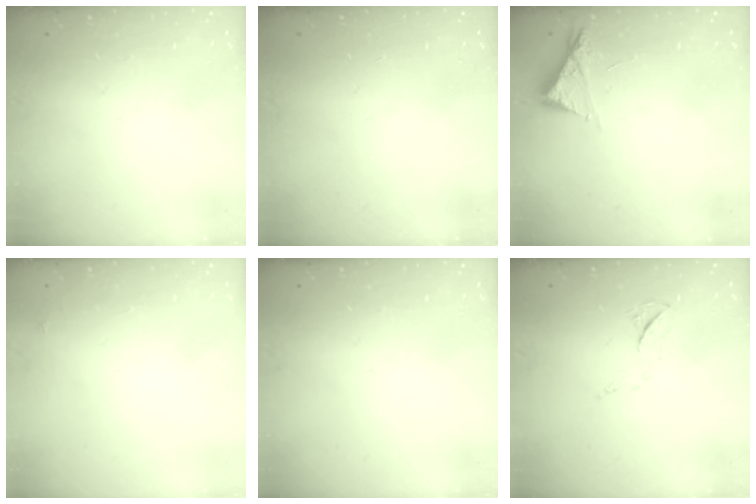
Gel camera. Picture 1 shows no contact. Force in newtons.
{"total": 0.0}
{"total": 4.5, "press": 4.4, "slide": 0.5}
{"total": 3.4, "press": 3.3, "slide": 0.4}
{"total": 0.0}
{"total": 5.0, "press": 5.0, "slide": 0.7}